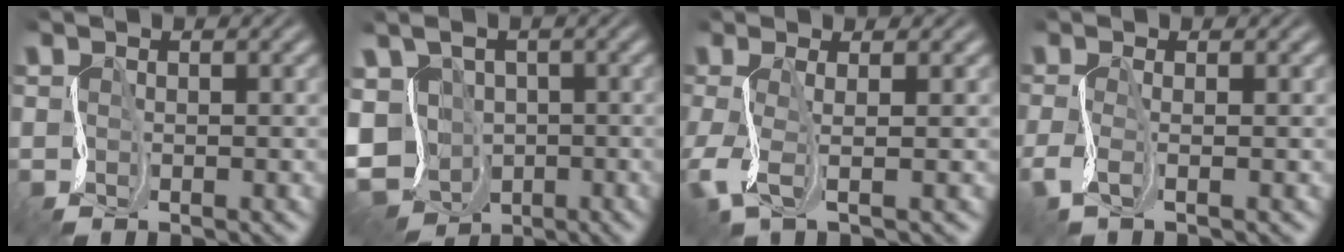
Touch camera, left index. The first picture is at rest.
{"total": 9.9, "force": [-2.5, 7.9, 5.4], "torque": [-0.099, -0.014, -0.055]}
{"total": 3.3, "force": [0.0, 0.7, 3.2], "torque": [-0.076, -0.002, -0.007]}
{"total": 2.1, "force": [-0.5, 0.5, 2.0], "torque": [-0.052, -0.005, -0.016]}